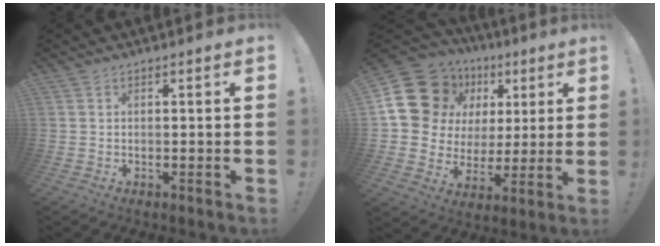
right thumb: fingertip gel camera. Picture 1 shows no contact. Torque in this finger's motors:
{"motor_torque": [1.46, 2.23, 0.85, -0.33, 0.20]}